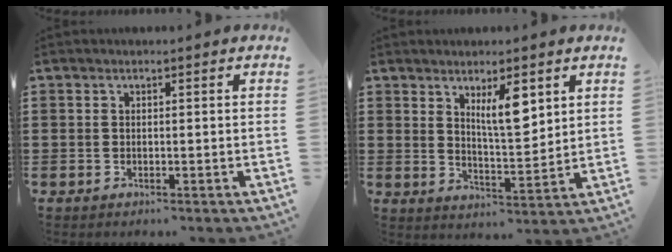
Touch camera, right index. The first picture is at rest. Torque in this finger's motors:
{"motor_torque": [0.08, 0.27, 0.43, 0.04]}